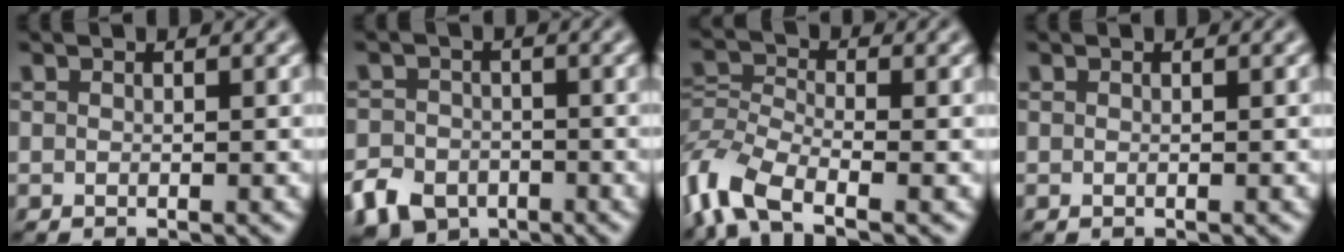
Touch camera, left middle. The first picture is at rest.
{"total": 5.1, "force": [-2.9, 3.8, 1.9], "torque": [-0.030, -0.004, -0.063]}
{"total": 6.2, "force": [-3.7, 2.9, 4.1], "torque": [-0.092, -0.001, -0.091]}
{"total": 0.0}